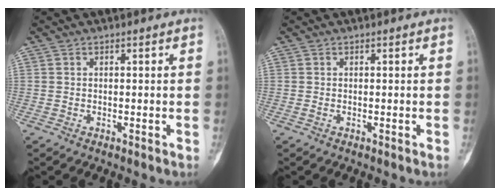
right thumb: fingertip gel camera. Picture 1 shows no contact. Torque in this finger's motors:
{"motor_torque": [0.77, 0.77, 0.10, -0.05, 0.00]}